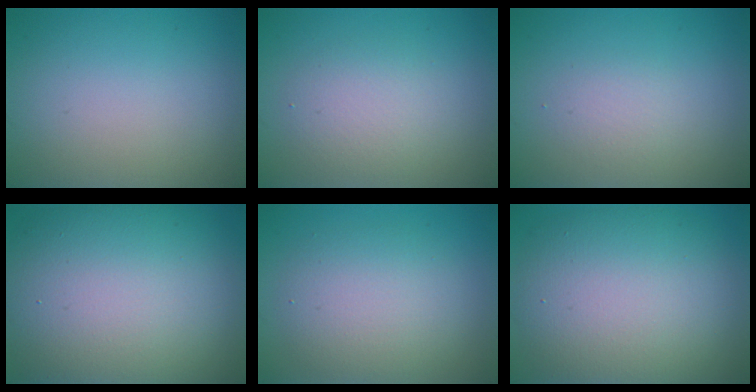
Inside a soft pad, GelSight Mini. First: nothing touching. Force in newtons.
{"total": 2.9, "press": 2.9, "slide": 0.4}
{"total": 1.4, "press": 1.4, "slide": 0.1}
{"total": 15.2, "press": 15.2, "slide": 0.5}
{"total": 4.5, "press": 4.5, "slide": 0.5}
{"total": 10.9, "press": 10.8, "slide": 1.1}